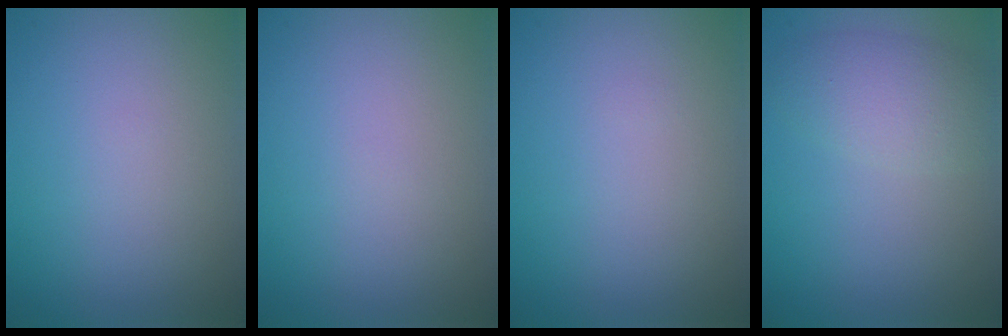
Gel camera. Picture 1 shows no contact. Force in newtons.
{"total": 0.0}
{"total": 0.0}
{"total": 3.5, "press": 3.5, "slide": 0.2}